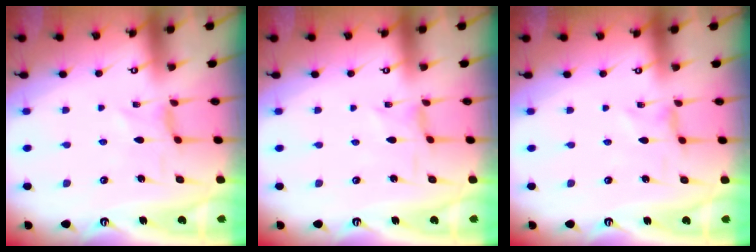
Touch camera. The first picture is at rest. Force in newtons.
{"total": 0.0}
{"total": 0.0}